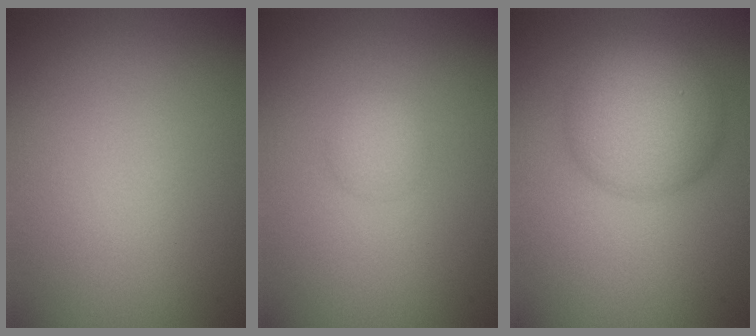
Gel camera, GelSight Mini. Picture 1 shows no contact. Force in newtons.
{"total": 1.5, "press": 1.5, "slide": 0.1}
{"total": 6.7, "press": 6.7, "slide": 0.2}